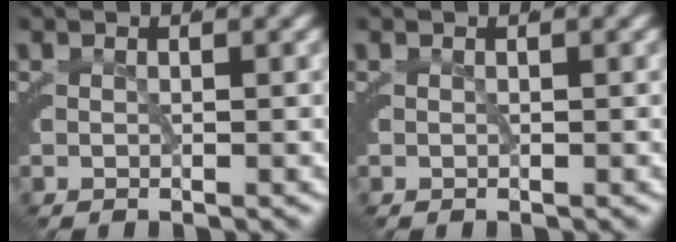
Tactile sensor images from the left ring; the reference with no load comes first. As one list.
[{"total": 0.0}]